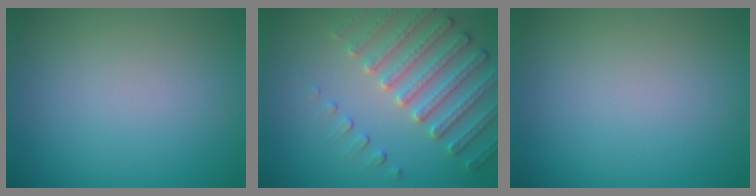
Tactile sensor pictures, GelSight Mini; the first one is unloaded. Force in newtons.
{"total": 4.6, "press": 4.2, "slide": 1.9}
{"total": 0.0}